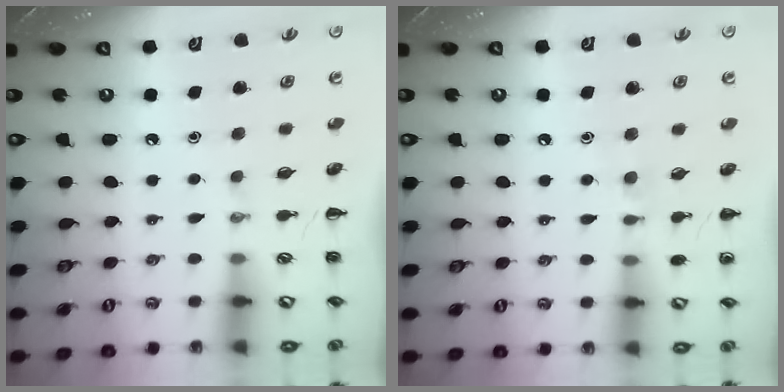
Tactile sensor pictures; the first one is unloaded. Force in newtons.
{"total": 5.8, "press": 5.5, "slide": 1.8}